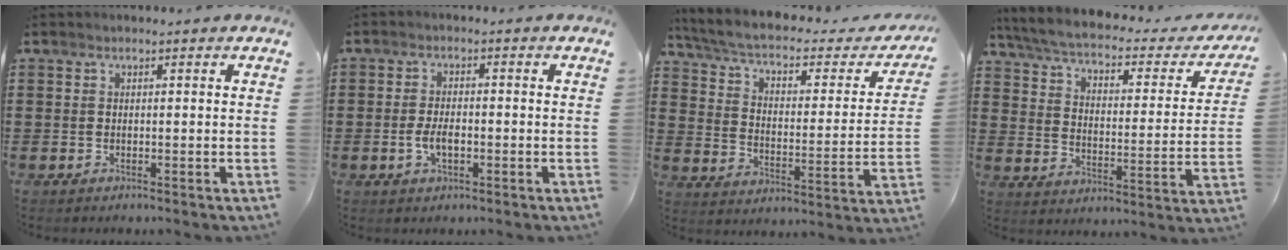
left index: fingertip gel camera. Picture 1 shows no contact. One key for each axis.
{"total": 3.8, "fx": -1.0, "fy": 1.7, "fz": 3.2, "tx": -0.073, "ty": 0.001, "tz": -0.021}
{"total": 4.1, "fx": 2.9, "fy": 1.1, "fz": 2.7, "tx": -0.069, "ty": -0.028, "tz": 0.041}
{"total": 3.7, "fx": 2.8, "fy": 0.6, "fz": 2.3, "tx": -0.061, "ty": -0.028, "tz": 0.040}